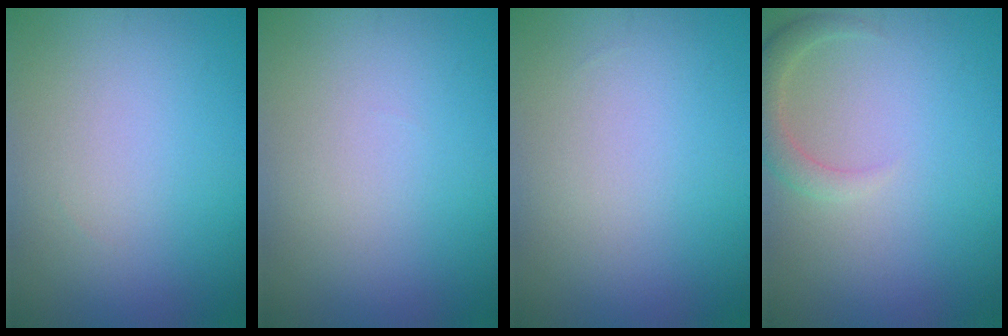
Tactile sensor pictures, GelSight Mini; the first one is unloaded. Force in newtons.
{"total": 0.0}
{"total": 0.0}
{"total": 2.2, "press": 2.2, "slide": 0.3}